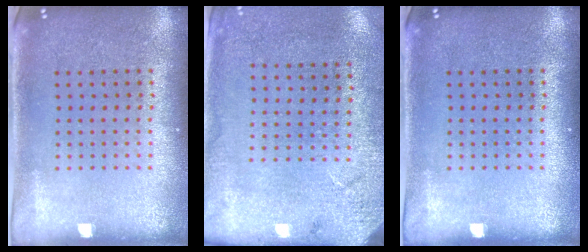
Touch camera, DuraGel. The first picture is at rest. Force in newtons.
{"total": 2.6, "press": 2.2, "slide": 1.3}
{"total": 0.0}